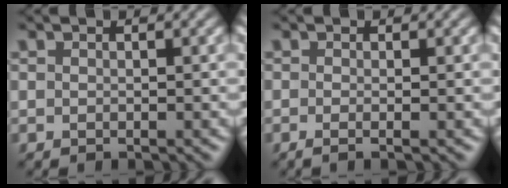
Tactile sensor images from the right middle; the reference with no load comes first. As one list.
[{"total": 1.2, "force": [-0.3, 0.4, 1.1], "torque": [-0.016, -0.008, -0.008]}]